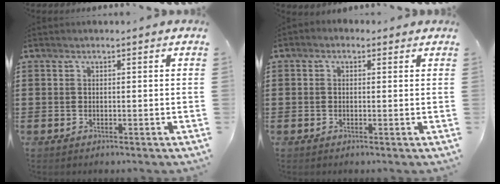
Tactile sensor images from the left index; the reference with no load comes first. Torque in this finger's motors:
{"motor_torque": [2.14, 0.00, 0.17, 0.07]}